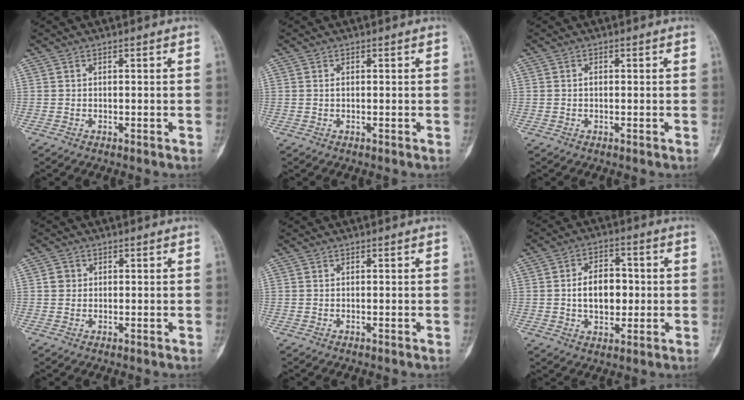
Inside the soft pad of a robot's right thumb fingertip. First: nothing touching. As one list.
[{"total": 0.5, "force": [-0.1, 0.2, 0.5], "torque": [-0.008, 0.000, -0.001]}, {"total": 0.7, "force": [-0.1, 0.4, 0.5], "torque": [-0.006, 0.002, -0.005]}, {"total": 1.8, "force": [0.2, 1.7, 0.5], "torque": [-0.001, 0.002, 0.002]}, {"total": 0.0}, {"total": 9.3, "force": [-0.2, 6.1, 7.0], "torque": [-0.086, 0.013, -0.006]}]